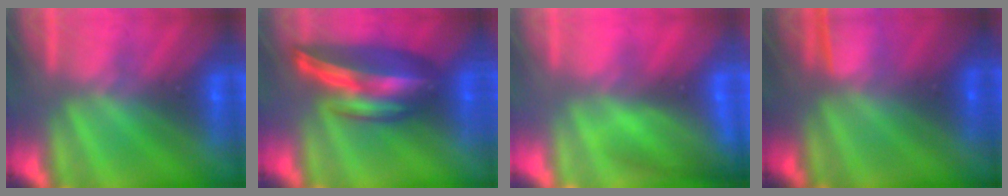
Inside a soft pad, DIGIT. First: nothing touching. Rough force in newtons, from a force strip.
{"total": 6.9}
{"total": 10.4}
{"total": 1.3}